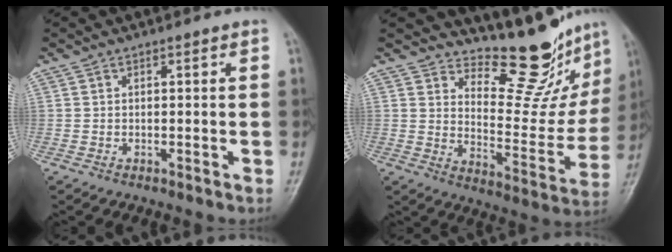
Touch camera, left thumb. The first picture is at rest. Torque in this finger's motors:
{"motor_torque": [0.16, 0.06, -0.29, -0.35, 0.03]}